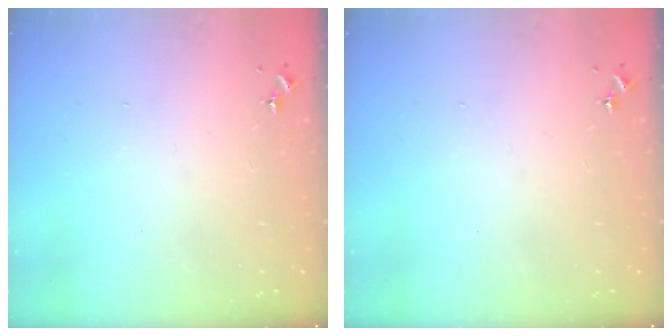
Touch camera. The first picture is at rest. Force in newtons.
{"total": 0.0}